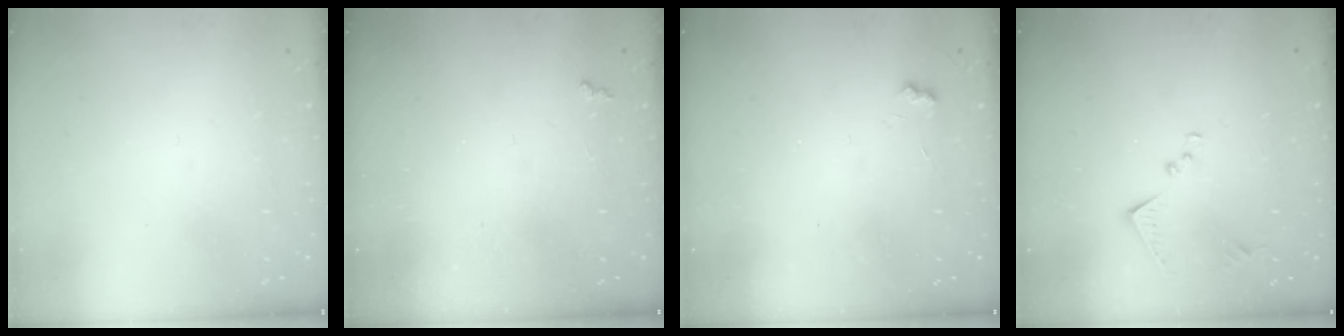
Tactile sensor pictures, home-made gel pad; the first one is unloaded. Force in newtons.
{"total": 1.9, "press": 1.9, "slide": 0.5}
{"total": 3.5, "press": 3.5, "slide": 0.5}
{"total": 8.7, "press": 8.7, "slide": 0.5}